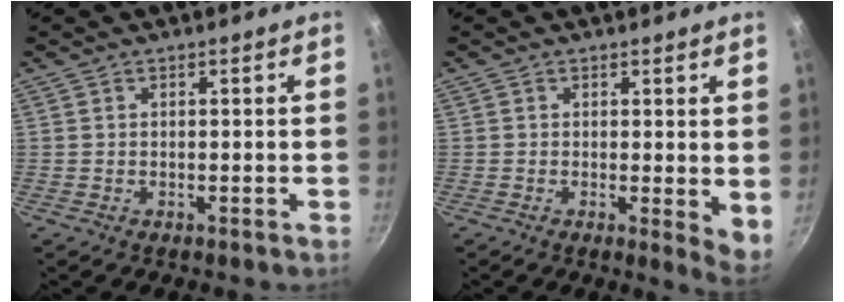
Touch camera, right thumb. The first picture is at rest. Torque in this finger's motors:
{"motor_torque": [-0.30, 0.03, -0.14, -0.01, 0.00]}